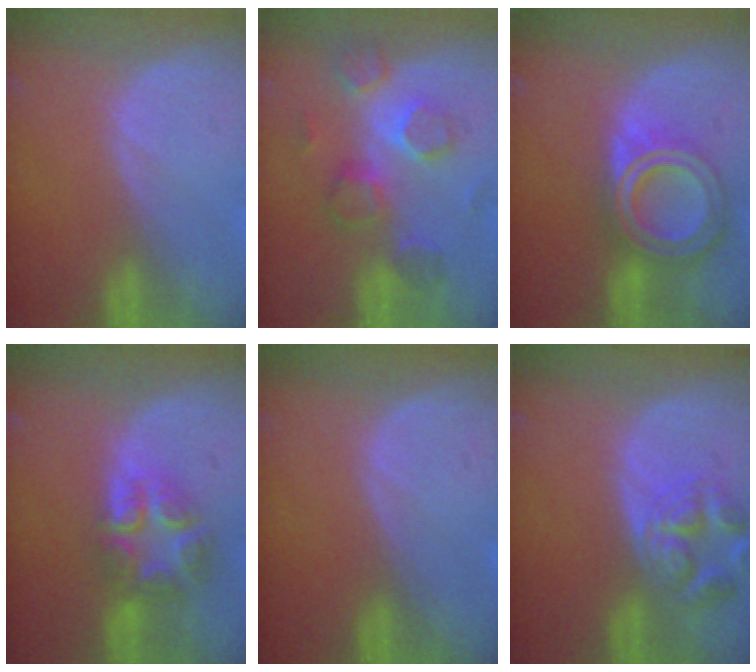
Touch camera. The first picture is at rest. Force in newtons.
{"total": 7.8, "press": 7.4, "slide": 2.4}
{"total": 8.0, "press": 8.0, "slide": 0.5}
{"total": 7.6, "press": 6.6, "slide": 3.6}
{"total": 0.0}
{"total": 6.5, "press": 6.3, "slide": 1.6}